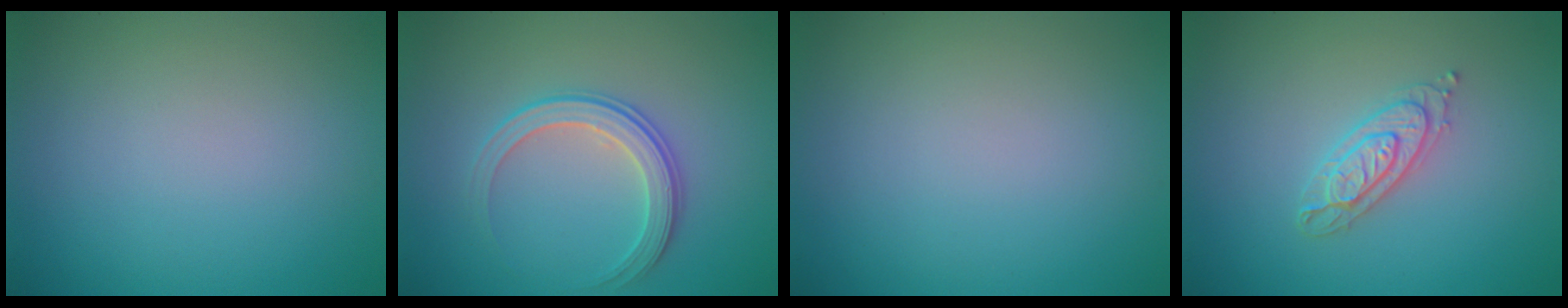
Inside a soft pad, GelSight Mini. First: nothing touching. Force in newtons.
{"total": 3.0, "press": 2.8, "slide": 0.9}
{"total": 0.0}
{"total": 2.3, "press": 2.2, "slide": 0.5}